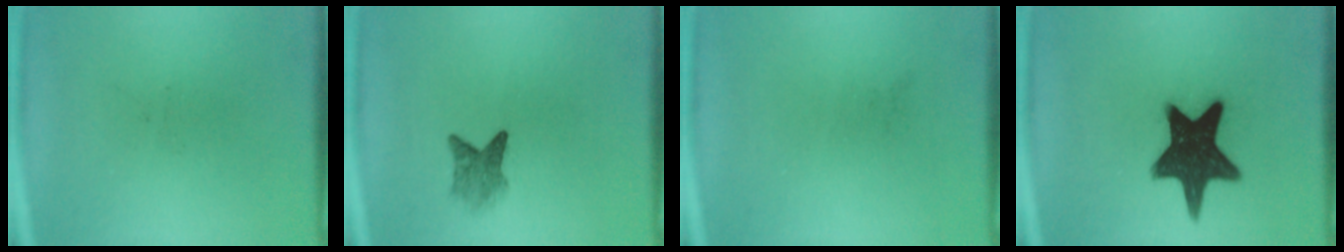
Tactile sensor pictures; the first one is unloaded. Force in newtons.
{"total": 2.8}
{"total": 0.0}
{"total": 16.1}